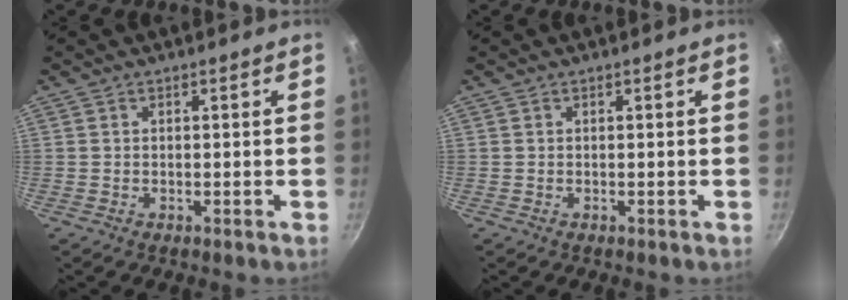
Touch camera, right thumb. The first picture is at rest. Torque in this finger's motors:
{"motor_torque": [0.00, 0.00, -0.20, 0.20, 0.00]}